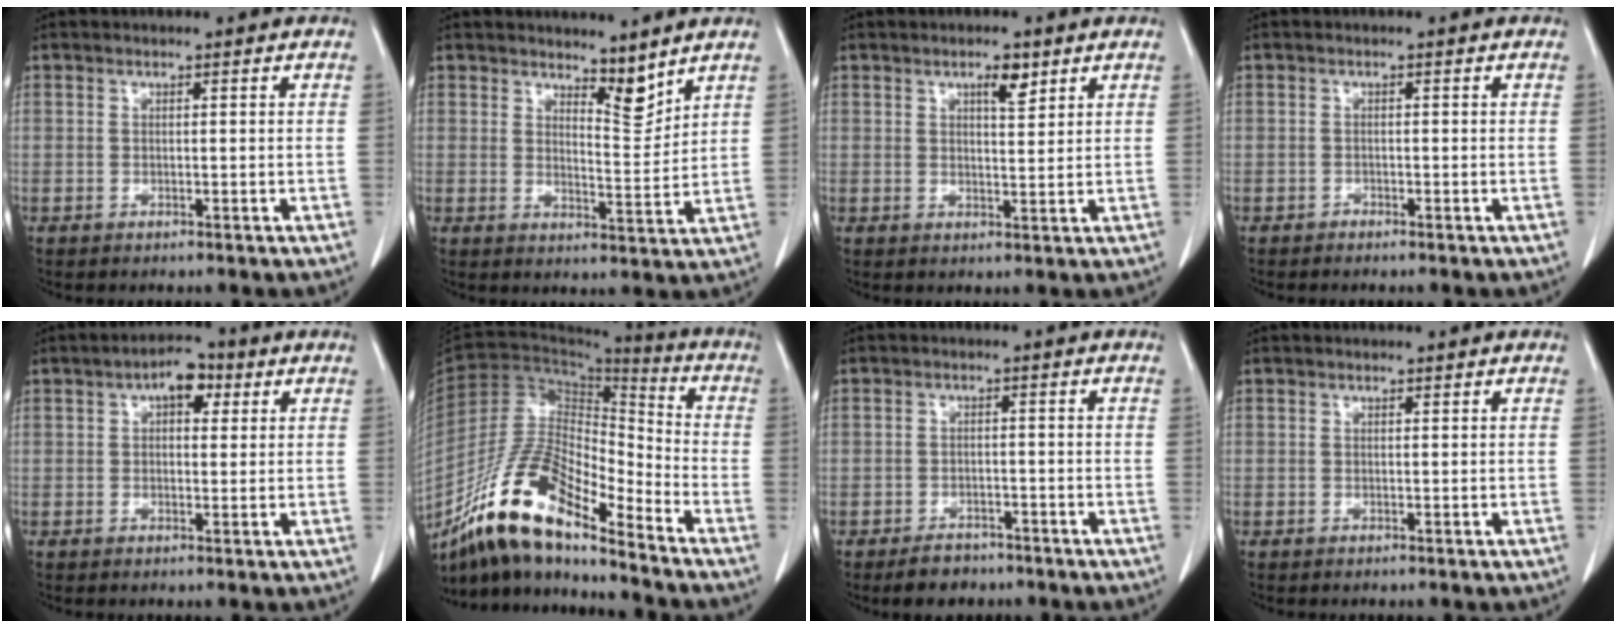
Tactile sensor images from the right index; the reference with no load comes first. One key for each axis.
{"total": 4.6, "fx": 4.0, "fy": 1.1, "fz": 1.9, "tx": -0.028, "ty": -0.015, "tz": 0.068}
{"total": 3.3, "fx": 2.0, "fy": 0.9, "fz": 2.4, "tx": -0.042, "ty": -0.003, "tz": 0.031}
{"total": 0.5, "fx": -0.5, "fy": 0.1, "fz": 0.0, "tx": -0.005, "ty": -0.002, "tz": -0.012}
{"total": 4.9, "fx": 2.0, "fy": 2.4, "fz": 3.8, "tx": -0.060, "ty": 0.018, "tz": 0.024}
{"total": 17.2, "fx": -12.9, "fy": 4.1, "fz": 10.6, "tx": -0.200, "ty": 0.007, "tz": -0.235}
{"total": 3.8, "fx": -2.8, "fy": 2.2, "fz": 1.1, "tx": -0.020, "ty": 0.003, "tz": -0.040}
{"total": 0.0}